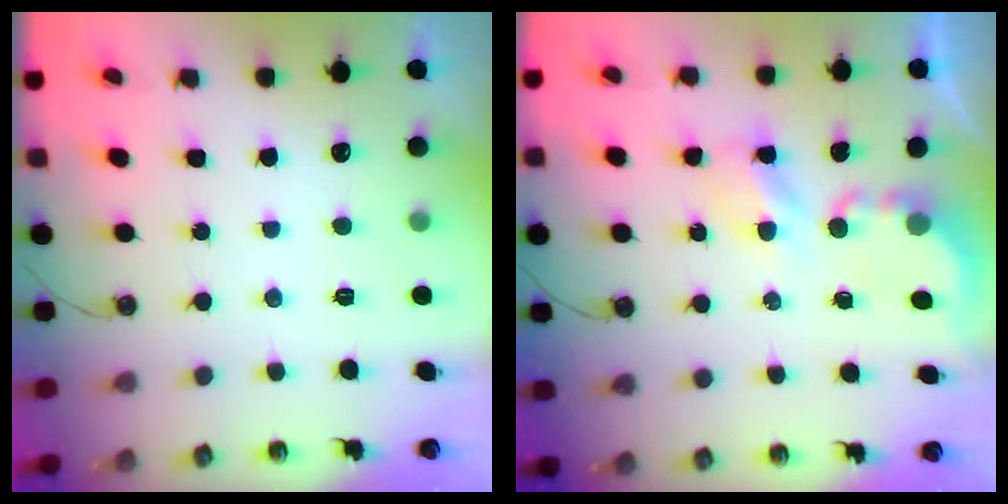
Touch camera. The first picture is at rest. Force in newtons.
{"total": 4.4, "press": 4.3, "slide": 0.2}